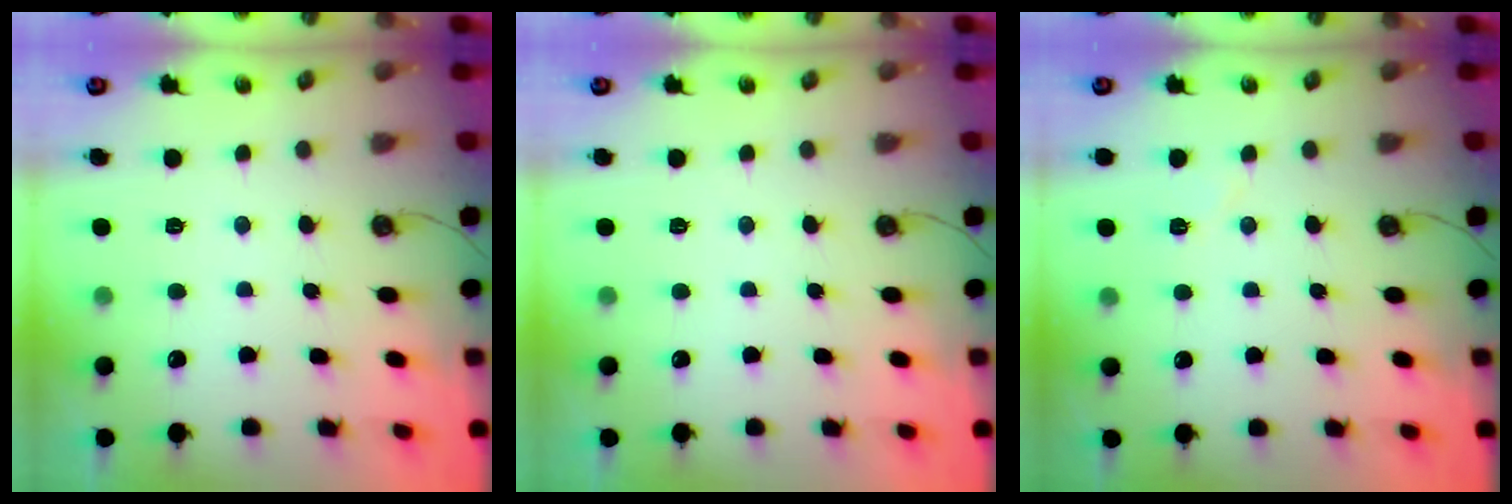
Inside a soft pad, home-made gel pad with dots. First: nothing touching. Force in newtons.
{"total": 0.0}
{"total": 4.0, "press": 3.9, "slide": 0.8}